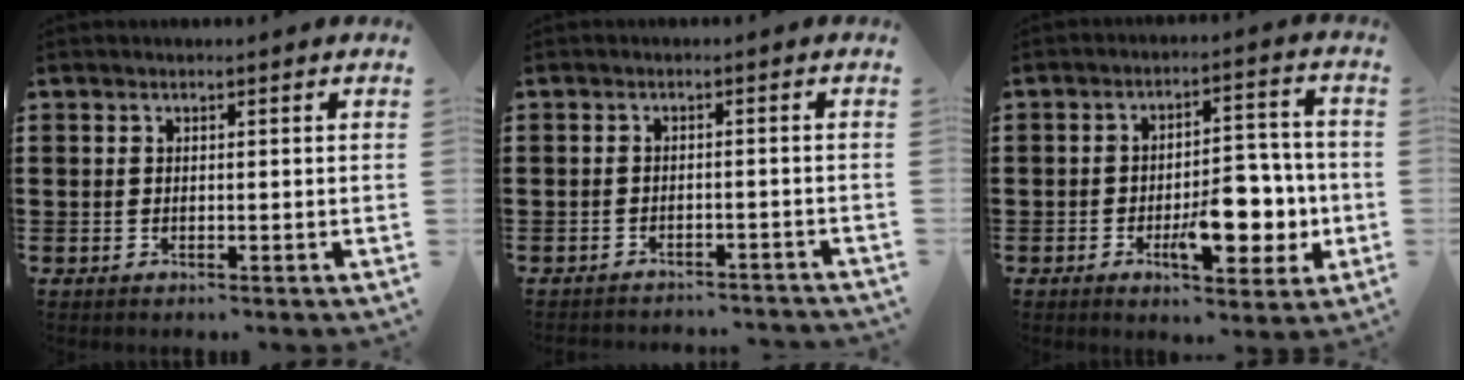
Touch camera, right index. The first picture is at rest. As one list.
[{"total": 2.0, "force": [-1.9, -0.1, 0.2], "torque": [-0.009, 0.000, -0.041]}, {"total": 10.2, "force": [-2.9, 4.7, 8.5], "torque": [-0.109, -0.005, -0.045]}]